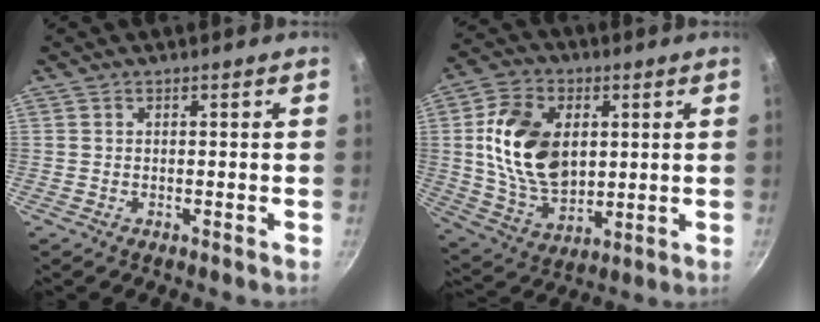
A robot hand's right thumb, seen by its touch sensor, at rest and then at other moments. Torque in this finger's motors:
{"motor_torque": [0.03, 1.31, 1.10, 0.55, 0.17]}